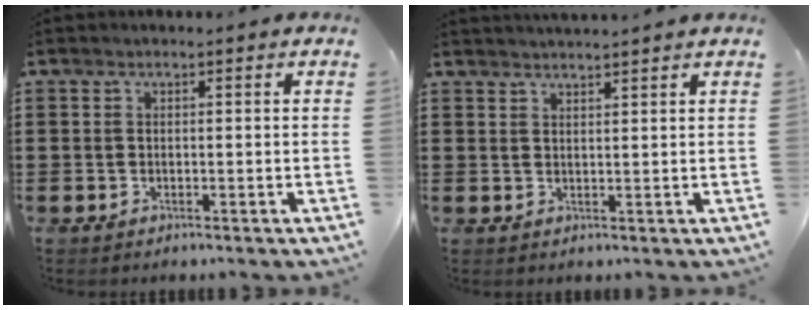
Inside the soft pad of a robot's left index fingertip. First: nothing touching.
{"total": 1.9, "force": [1.8, -0.3, 0.1], "torque": [-0.005, -0.001, 0.036]}